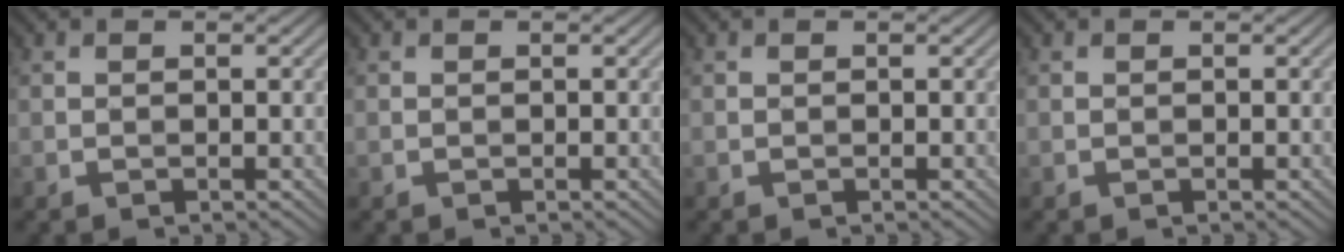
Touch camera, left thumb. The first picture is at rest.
{"total": 0.0}
{"total": 0.0}
{"total": 0.0}